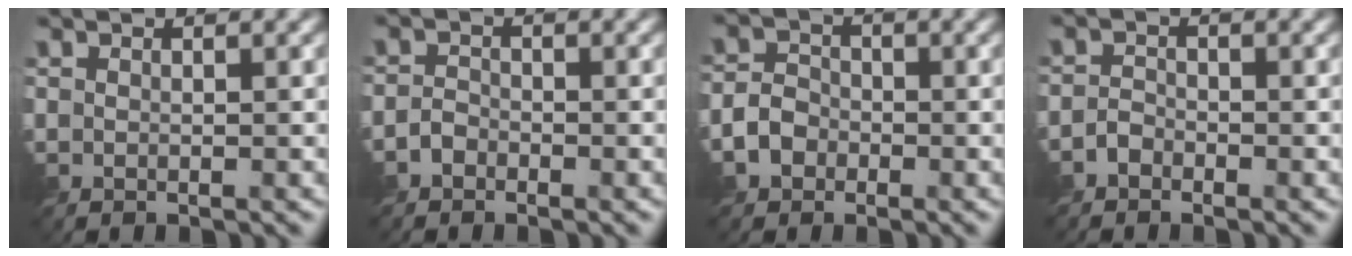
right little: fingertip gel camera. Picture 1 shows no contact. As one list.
[{"total": 1.3, "force": [-1.0, 0.8, 0.4], "torque": [-0.005, 0.004, -0.024]}, {"total": 2.7, "force": [-1.2, 2.2, 1.1], "torque": [-0.018, 0.003, -0.027]}, {"total": 1.3, "force": [-1.1, 0.7, 0.4], "torque": [-0.005, 0.004, -0.027]}]